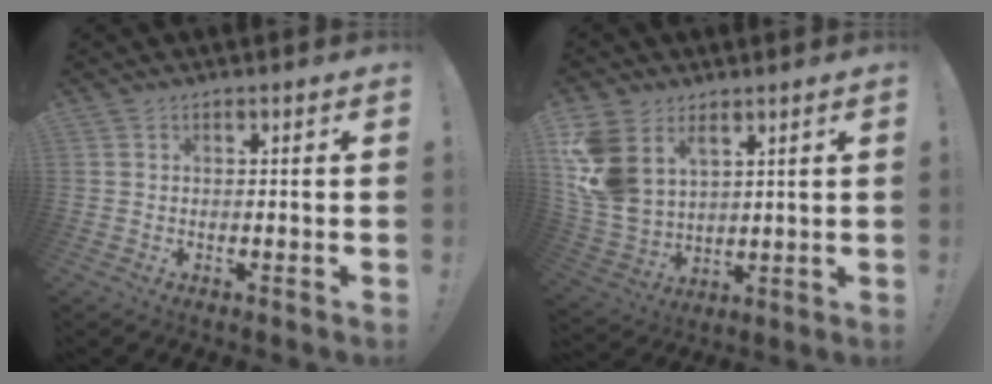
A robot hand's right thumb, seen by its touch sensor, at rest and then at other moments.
{"total": 12.9, "force": [5.9, 9.1, 6.9], "torque": [-0.152, -0.038, 0.117]}